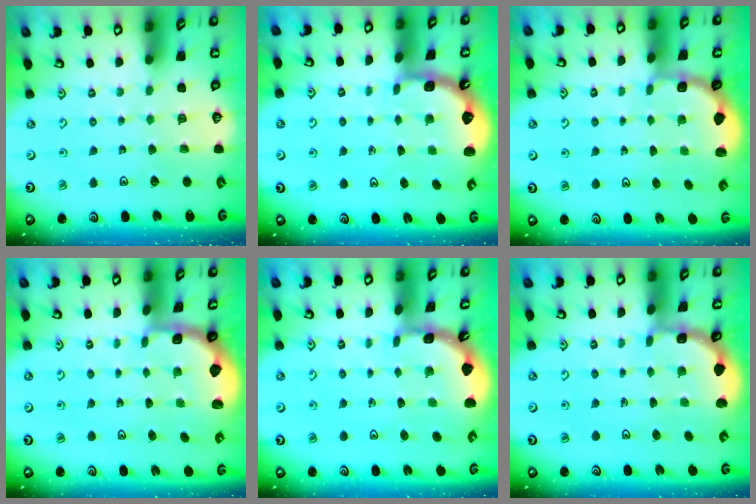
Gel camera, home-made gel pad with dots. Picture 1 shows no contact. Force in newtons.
{"total": 1.4, "press": 1.3, "slide": 0.1}
{"total": 1.9, "press": 1.7, "slide": 0.8}
{"total": 1.2, "press": 1.2, "slide": 0.2}
{"total": 1.7, "press": 1.6, "slide": 0.1}
{"total": 1.9, "press": 1.9, "slide": 0.2}